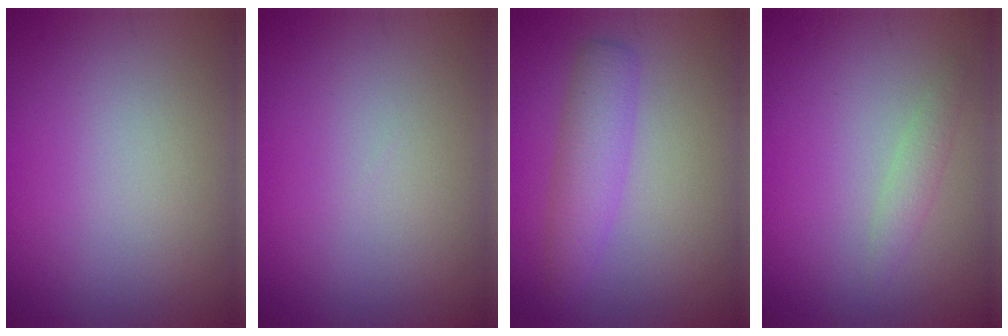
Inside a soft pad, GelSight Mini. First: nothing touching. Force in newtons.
{"total": 0.0}
{"total": 3.2, "press": 3.2, "slide": 0.1}
{"total": 1.2, "press": 1.2, "slide": 0.0}